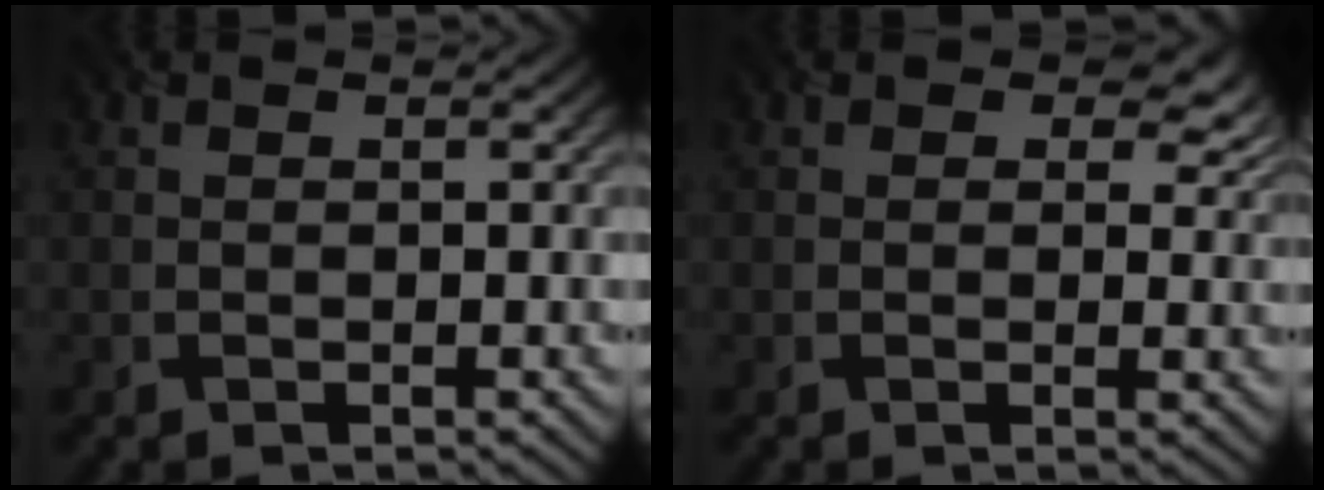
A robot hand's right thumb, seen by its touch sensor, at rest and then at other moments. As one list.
[{"total": 3.9, "force": [1.6, 2.6, 2.4], "torque": [-0.029, -0.010, 0.020]}]